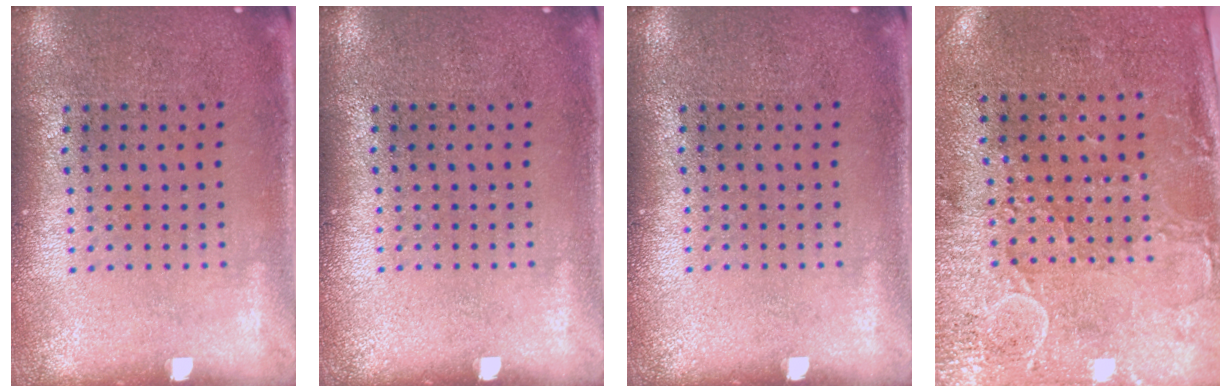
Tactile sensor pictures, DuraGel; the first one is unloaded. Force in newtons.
{"total": 0.0}
{"total": 0.0}
{"total": 2.9, "press": 2.4, "slide": 1.7}